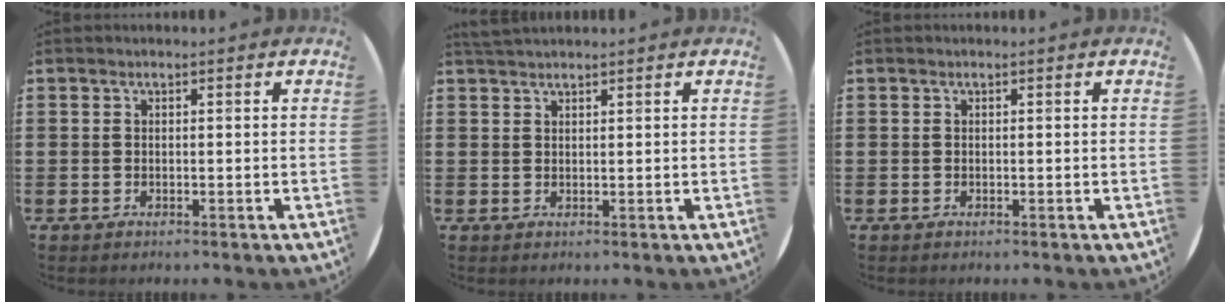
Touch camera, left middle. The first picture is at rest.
{"total": 1.3, "force": [1.3, 0.0, 0.2], "torque": [-0.006, 0.001, 0.024]}
{"total": 0.0}